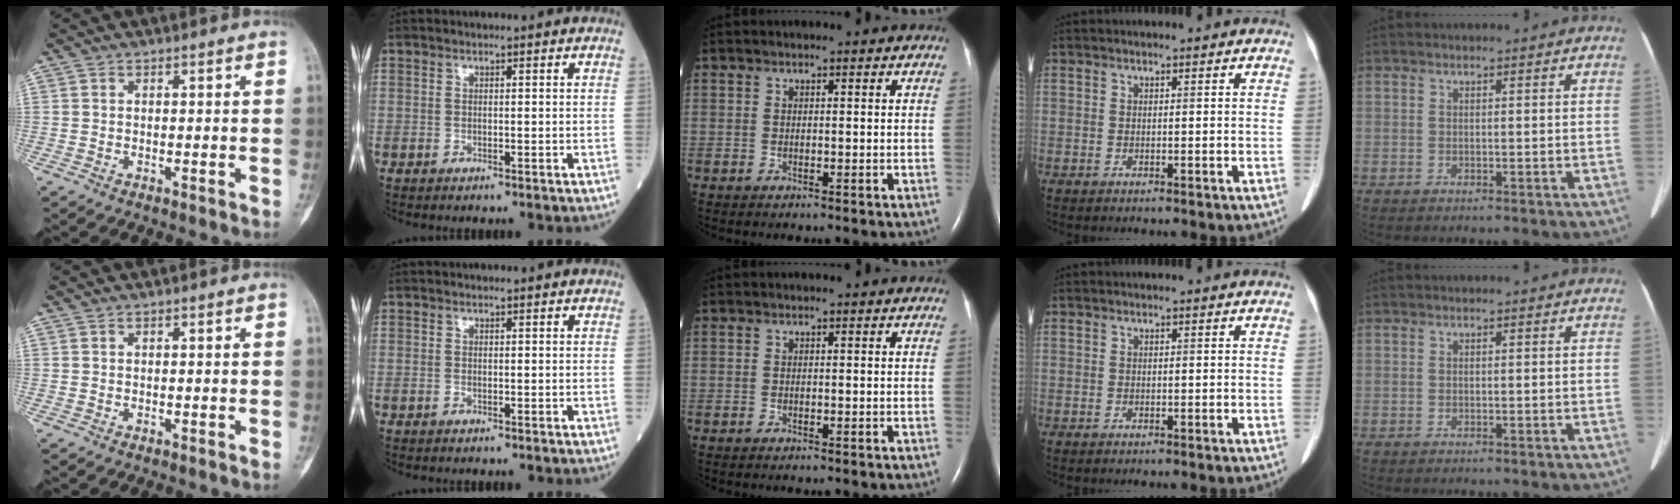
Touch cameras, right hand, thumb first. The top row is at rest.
{}